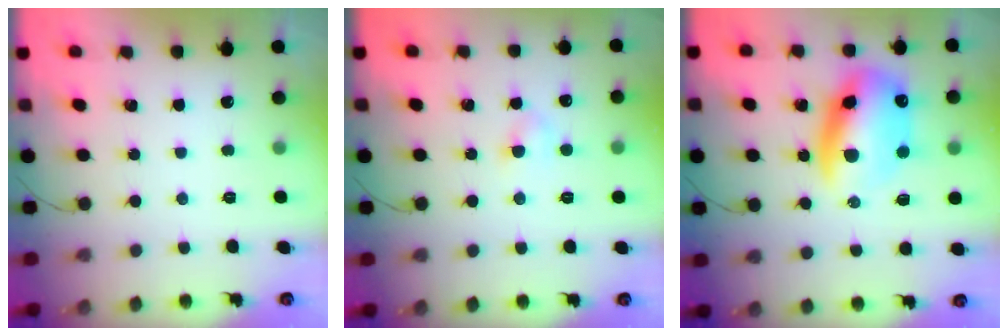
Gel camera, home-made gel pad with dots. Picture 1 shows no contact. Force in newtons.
{"total": 2.9, "press": 2.8, "slide": 1.0}
{"total": 15.4, "press": 14.9, "slide": 4.1}